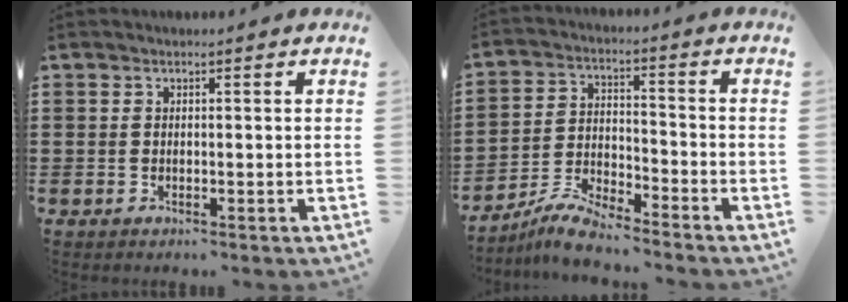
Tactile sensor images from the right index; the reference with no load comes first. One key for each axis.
{"total": 6.1, "fx": -5.8, "fy": 0.6, "fz": 2.0, "tx": -0.054, "ty": -0.002, "tz": -0.115}